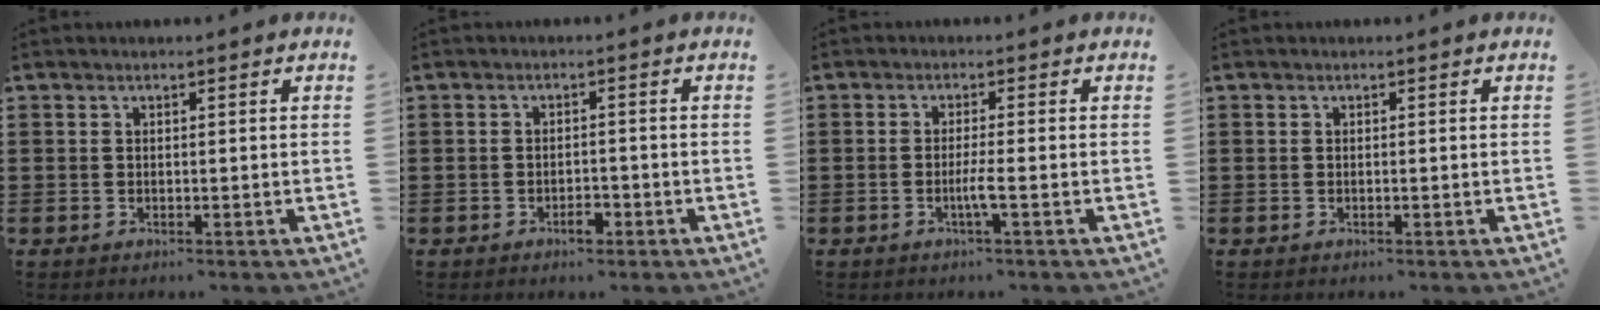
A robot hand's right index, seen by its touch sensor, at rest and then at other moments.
{"total": 2.4, "force": [-1.5, 0.9, 1.7], "torque": [-0.032, 0.002, -0.028]}
{"total": 2.9, "force": [-1.0, -0.2, 2.7], "torque": [-0.053, -0.009, -0.023]}
{"total": 0.0}